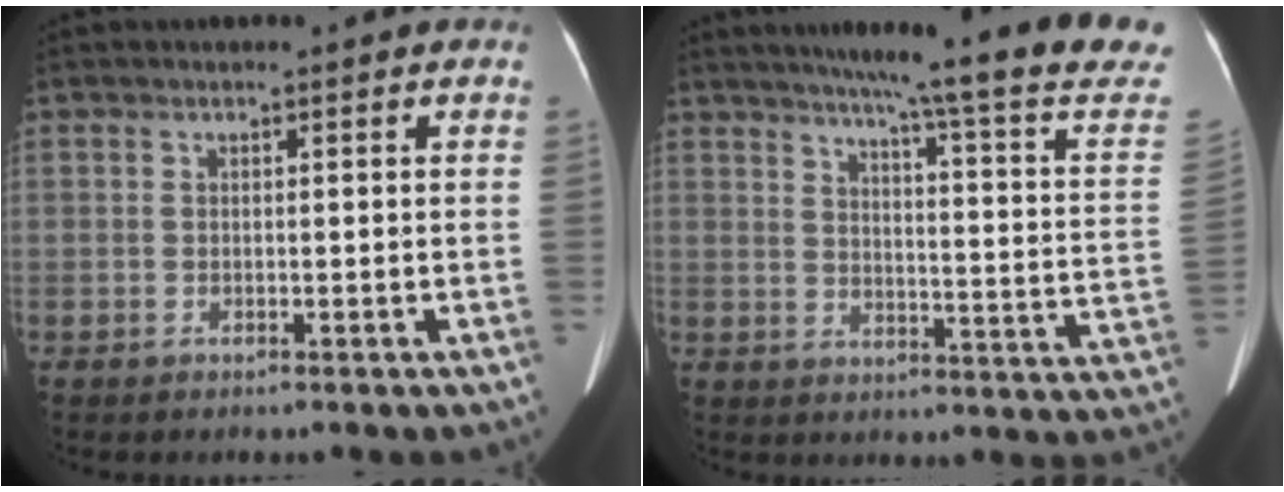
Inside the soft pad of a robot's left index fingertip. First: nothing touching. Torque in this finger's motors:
{"motor_torque": [0.70, -1.11, 0.22, 0.12]}